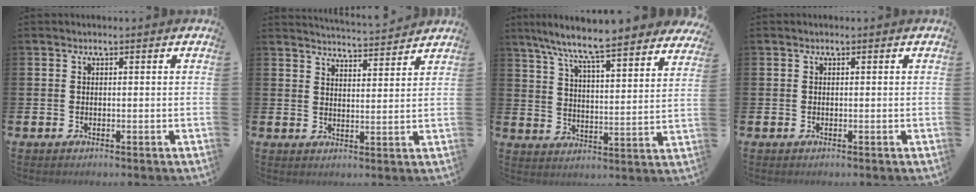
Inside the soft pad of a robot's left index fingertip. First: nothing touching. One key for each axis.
{"total": 4.5, "fx": 4.4, "fy": -0.3, "fz": 0.0, "tx": -0.004, "ty": -0.038, "tz": 0.077}
{"total": 8.1, "fx": 7.7, "fy": 0.1, "fz": 2.6, "tx": -0.074, "ty": -0.066, "tz": 0.129}
{"total": 0.0}